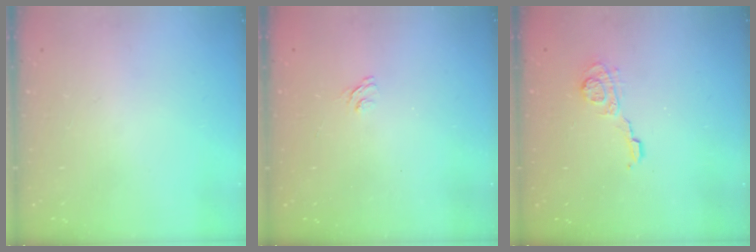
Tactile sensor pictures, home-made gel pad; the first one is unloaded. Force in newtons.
{"total": 3.1, "press": 2.8, "slide": 1.3}
{"total": 5.3, "press": 5.2, "slide": 0.8}